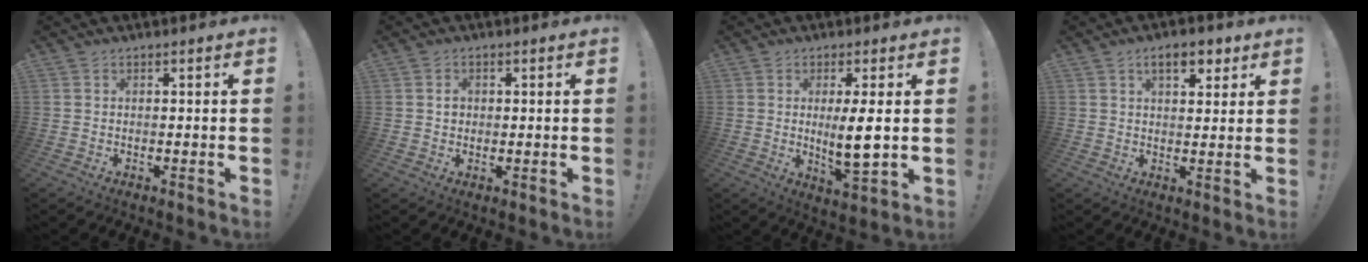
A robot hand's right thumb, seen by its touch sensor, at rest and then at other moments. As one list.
[{"total": 2.0, "force": [0.3, 1.8, 0.8], "torque": [-0.001, -0.002, 0.001]}, {"total": 8.5, "force": [1.0, 1.0, 8.4], "torque": [-0.143, -0.020, 0.011]}, {"total": 7.1, "force": [3.9, 3.4, 4.9], "torque": [-0.062, -0.006, 0.065]}]